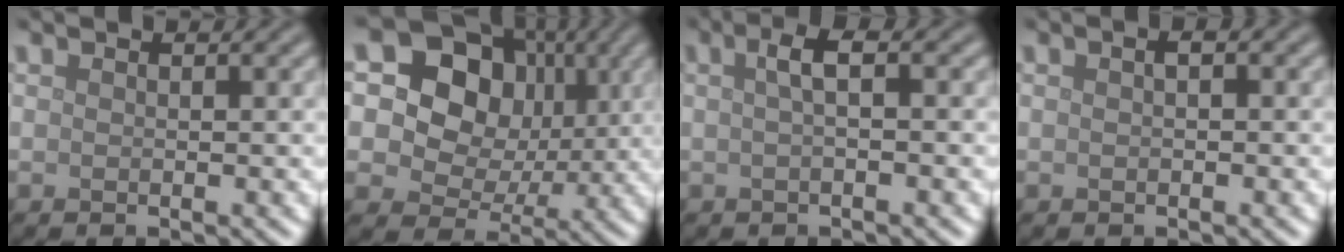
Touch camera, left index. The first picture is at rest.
{"total": 14.5, "force": [5.0, 11.6, 7.0], "torque": [-0.139, 0.041, 0.087]}
{"total": 2.2, "force": [0.4, 0.5, 2.1], "torque": [-0.037, 0.011, 0.004]}
{"total": 0.9, "force": [0.2, 0.3, 0.8], "torque": [-0.017, 0.002, 0.001]}